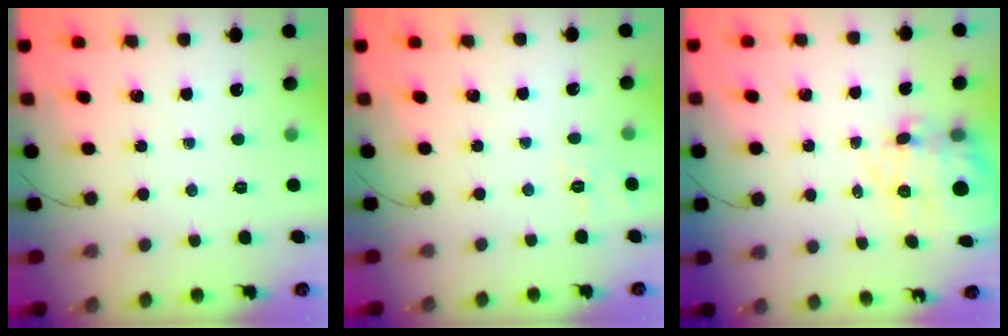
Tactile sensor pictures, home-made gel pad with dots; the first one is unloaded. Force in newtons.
{"total": 8.6, "press": 8.3, "slide": 2.2}
{"total": 11.9, "press": 11.6, "slide": 2.6}